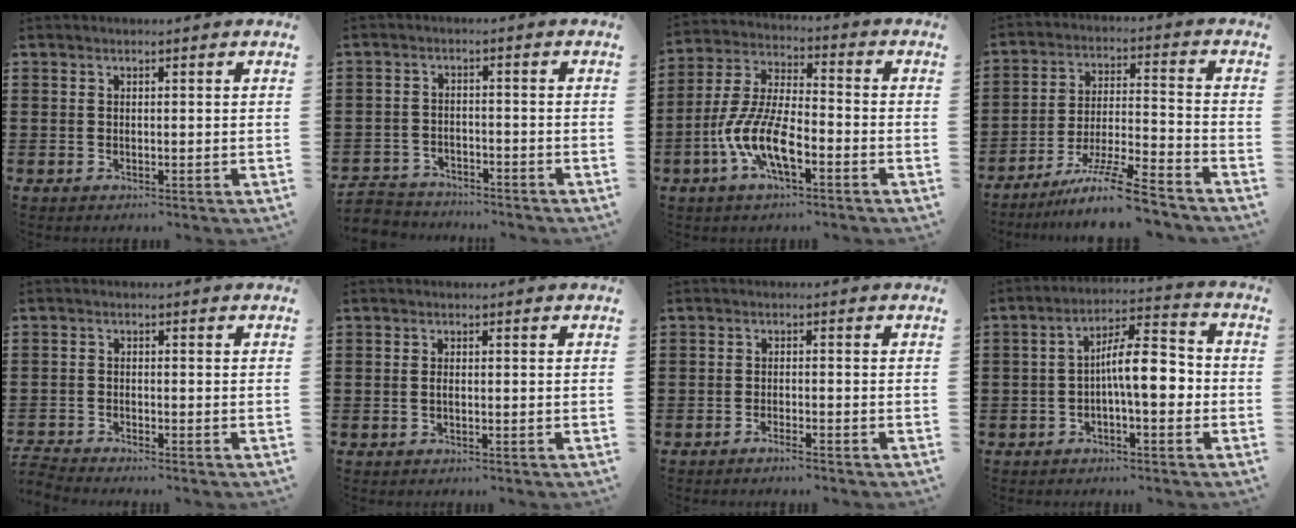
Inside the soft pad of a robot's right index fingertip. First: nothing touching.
{"total": 3.4, "force": [-3.3, 0.9, -0.3], "torque": [-0.011, -0.001, -0.075]}
{"total": 9.8, "force": [-4.5, 3.2, 8.1], "torque": [-0.196, -0.012, -0.089]}
{"total": 10.1, "force": [-8.2, 0.5, 5.9], "torque": [-0.112, 0.005, -0.161]}
{"total": 2.1, "force": [-2.1, -0.1, -0.1], "torque": [-0.002, 0.001, -0.046]}
{"total": 0.8, "force": [-0.2, 0.1, 0.8], "torque": [-0.017, -0.006, -0.003]}
{"total": 1.5, "force": [-1.3, 0.0, 0.6], "torque": [-0.012, 0.000, -0.025]}
{"total": 8.7, "force": [-1.0, 2.9, 8.2], "torque": [-0.138, 0.008, -0.019]}